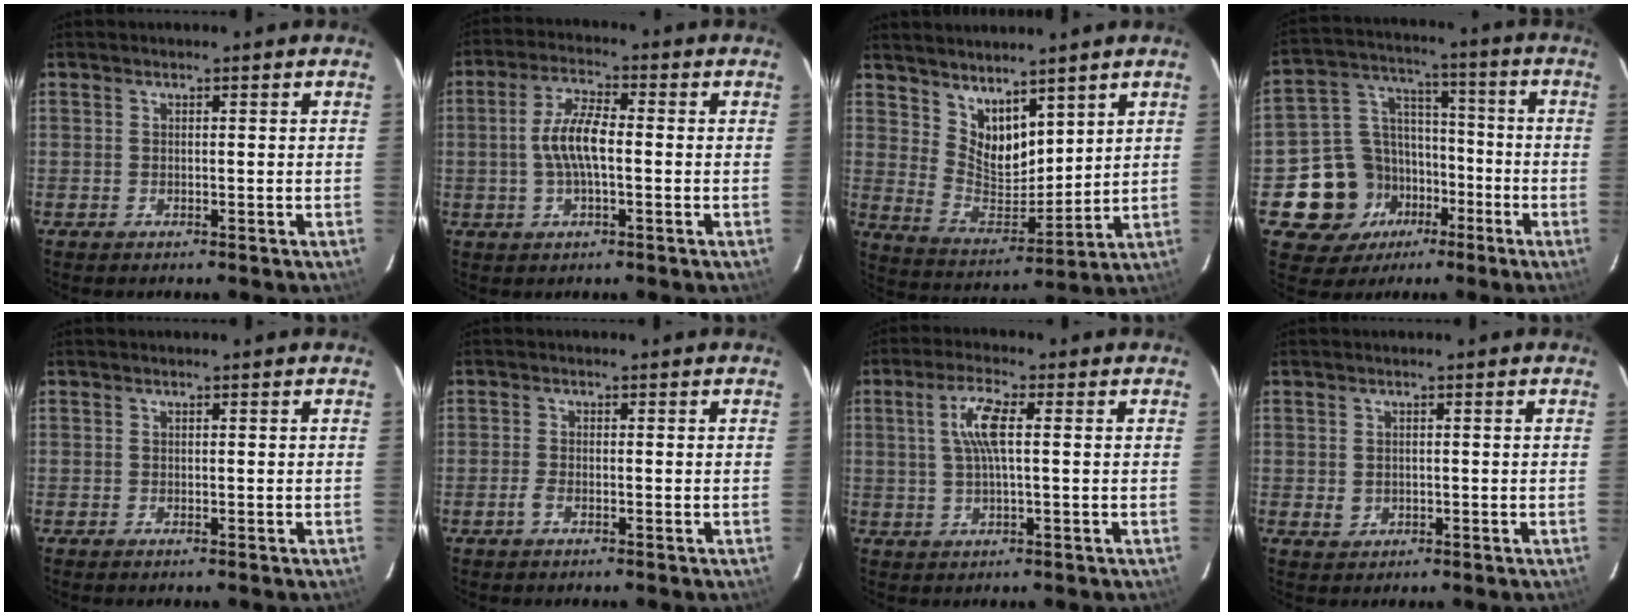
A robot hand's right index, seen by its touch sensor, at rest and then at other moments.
{"total": 7.2, "force": [-0.6, 2.3, 6.8], "torque": [-0.136, 0.009, -0.013]}
{"total": 10.1, "force": [7.4, 4.9, 4.9], "torque": [-0.084, -0.004, 0.150]}
{"total": 14.5, "force": [-6.1, 12.1, 5.0], "torque": [-0.119, 0.042, -0.076]}
{"total": 0.0}
{"total": 1.3, "force": [-0.9, 0.4, 0.7], "torque": [-0.021, -0.001, -0.020]}
{"total": 6.1, "force": [1.1, 1.0, 5.9], "torque": [-0.114, 0.006, 0.022]}
{"total": 1.7, "force": [-0.2, 1.7, 0.5], "torque": [-0.008, 0.000, 0.002]}